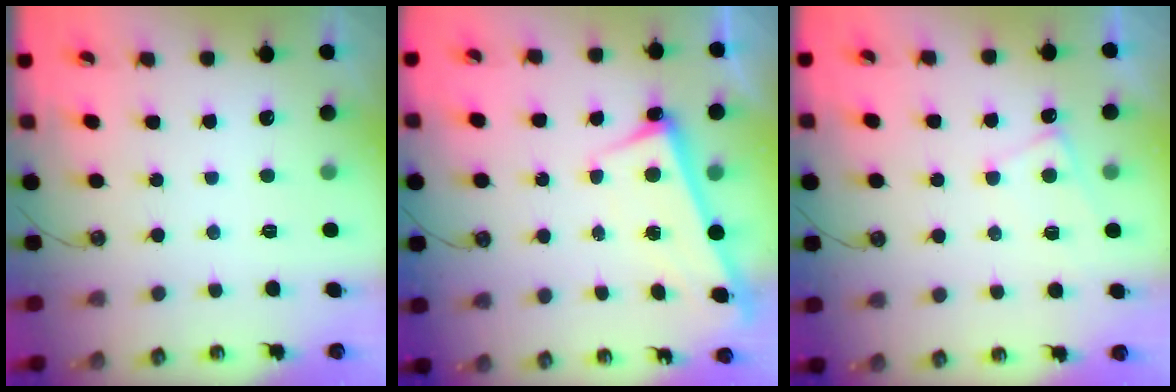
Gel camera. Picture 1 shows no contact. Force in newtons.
{"total": 2.8, "press": 2.7, "slide": 0.4}
{"total": 2.6, "press": 2.5, "slide": 0.3}